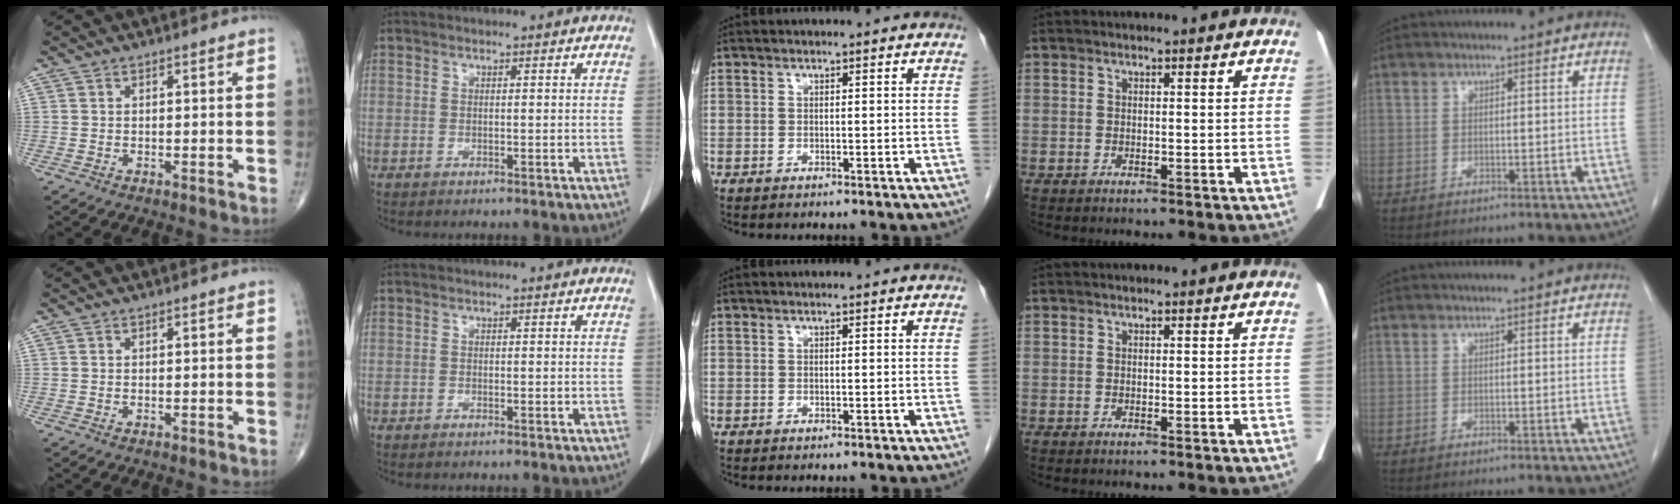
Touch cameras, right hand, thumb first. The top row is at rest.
{}